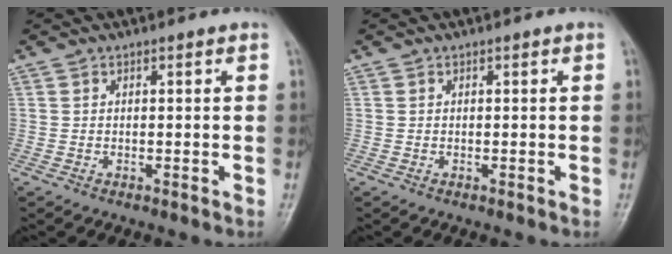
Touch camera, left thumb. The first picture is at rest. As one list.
[{"total": 0.0}]